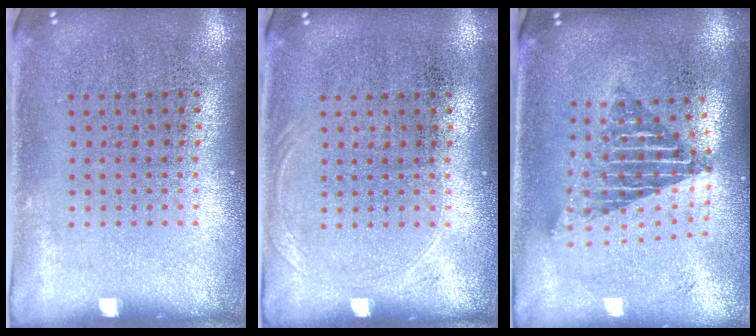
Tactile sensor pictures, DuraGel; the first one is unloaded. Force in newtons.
{"total": 0.7, "press": 0.7, "slide": 0.3}
{"total": 1.8, "press": 1.5, "slide": 1.1}